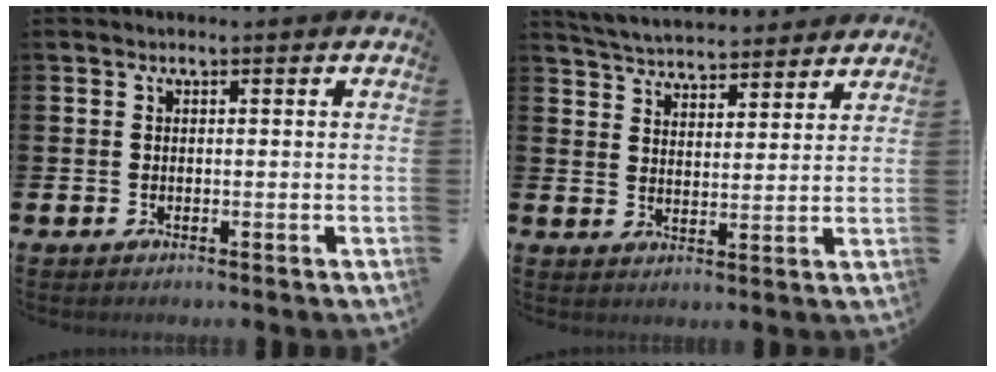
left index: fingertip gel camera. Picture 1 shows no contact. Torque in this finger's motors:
{"motor_torque": [1.05, -1.09, 0.27, 0.17]}